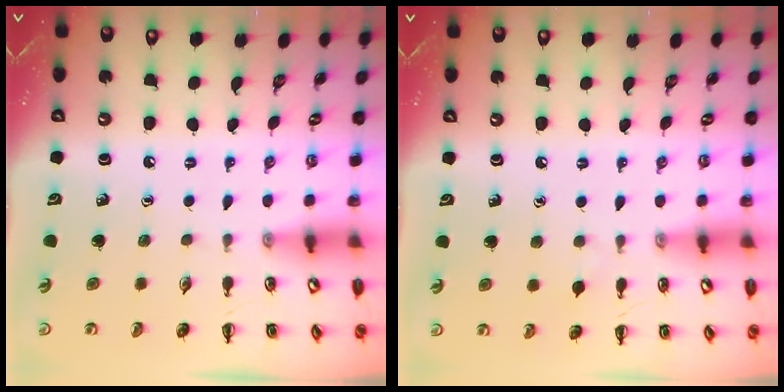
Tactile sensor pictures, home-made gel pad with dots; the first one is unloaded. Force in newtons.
{"total": 2.4, "press": 2.3, "slide": 0.9}